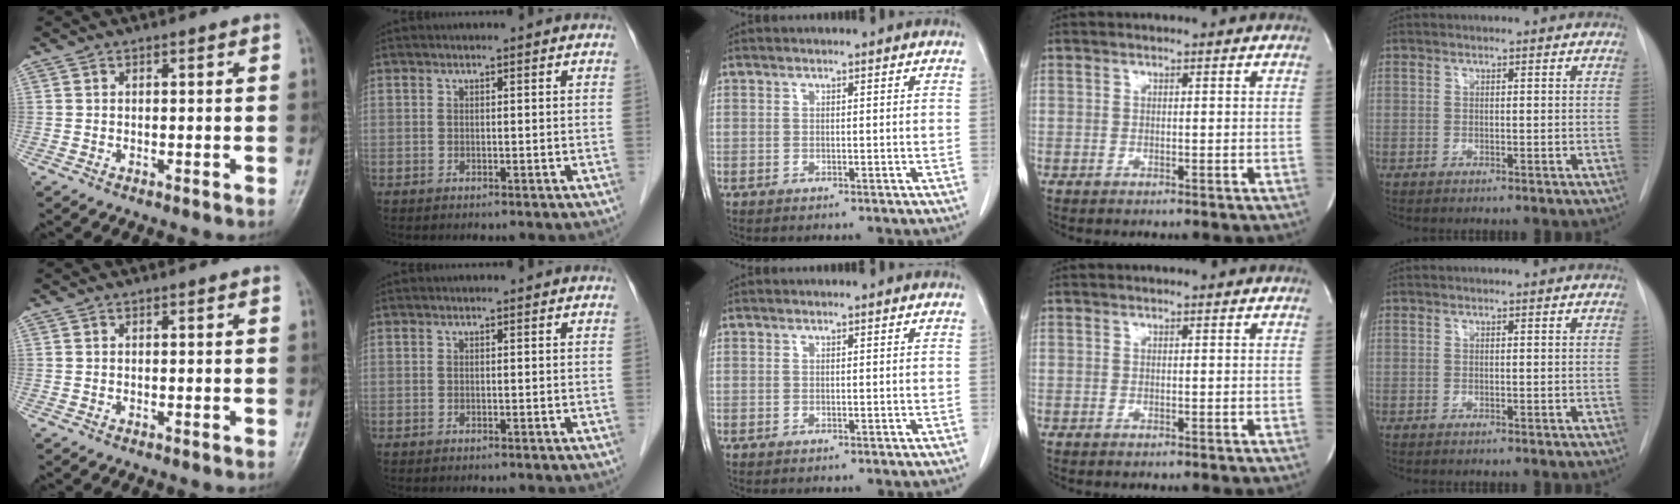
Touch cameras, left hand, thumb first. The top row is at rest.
{}